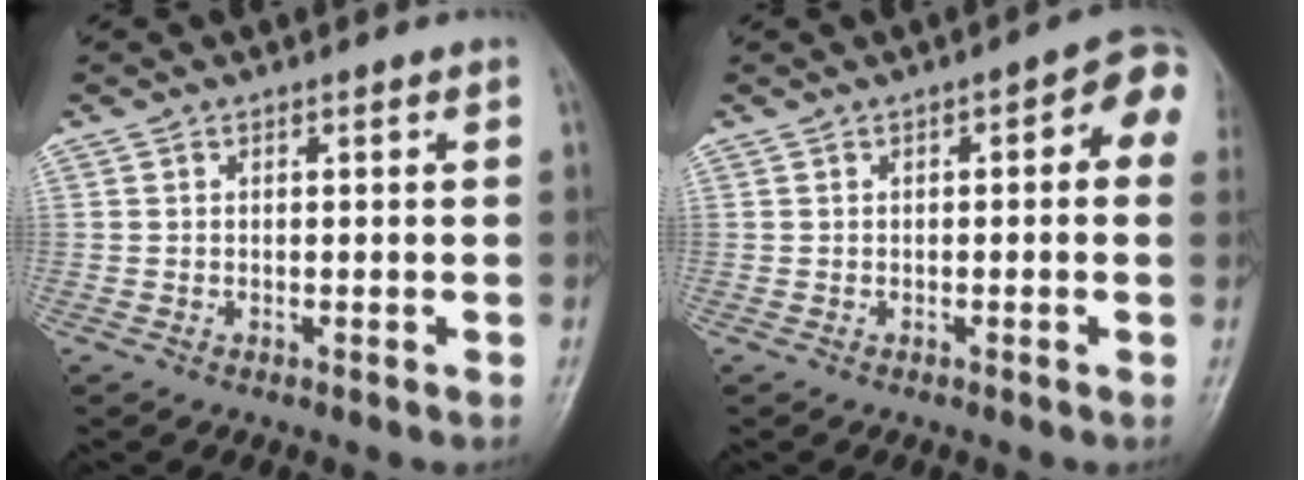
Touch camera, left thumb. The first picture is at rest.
{"total": 6.4, "force": [1.3, 2.6, 5.8], "torque": [-0.049, 0.022, 0.005]}